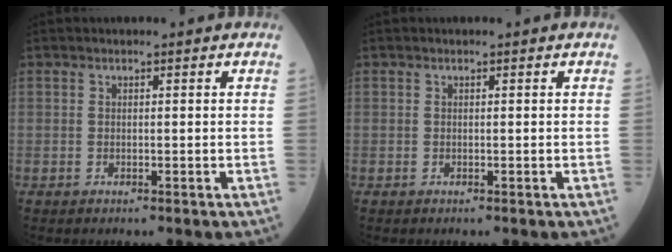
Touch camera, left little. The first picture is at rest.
{"total": 0.0}